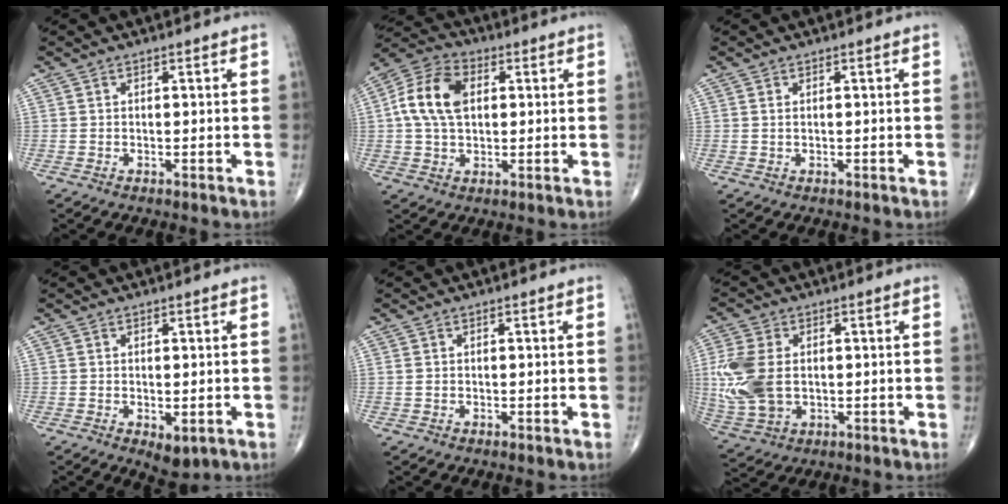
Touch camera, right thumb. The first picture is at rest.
{"total": 11.6, "force": [1.8, 7.6, 8.6], "torque": [-0.163, 0.019, 0.025]}
{"total": 0.6, "force": [0.2, 0.2, 0.5], "torque": [-0.013, 0.003, 0.006]}
{"total": 3.8, "force": [-1.1, 1.9, 3.0], "torque": [-0.039, -0.004, -0.005]}
{"total": 0.6, "force": [0.0, 0.4, 0.4], "torque": [-0.011, 0.005, 0.003]}
{"total": 12.1, "force": [0.5, 8.0, 9.1], "torque": [-0.210, -0.002, 0.019]}